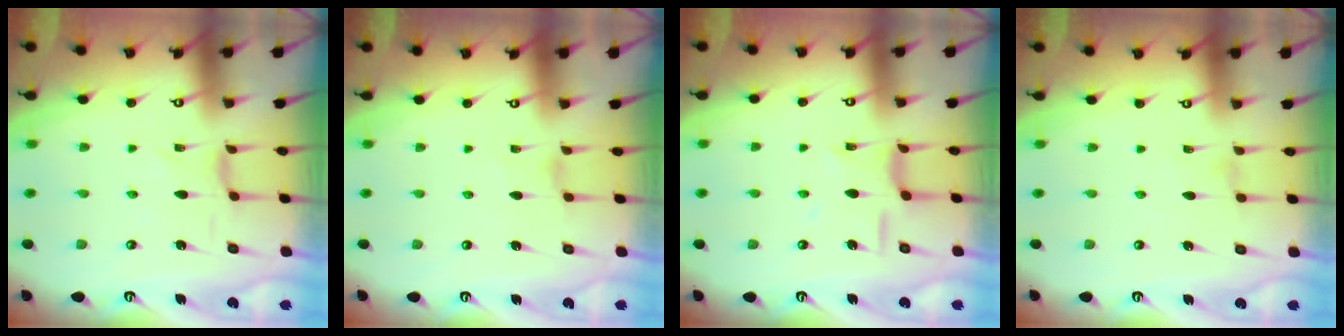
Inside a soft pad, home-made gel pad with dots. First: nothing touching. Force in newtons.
{"total": 1.0, "press": 1.0, "slide": 0.1}
{"total": 9.2, "press": 9.2, "slide": 0.6}
{"total": 0.0}